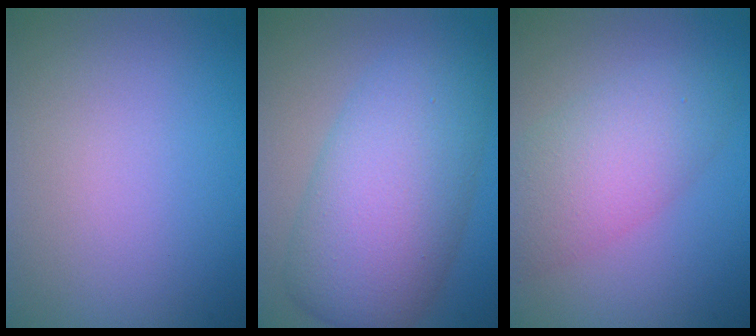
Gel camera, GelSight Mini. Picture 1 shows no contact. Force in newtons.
{"total": 10.0, "press": 10.0, "slide": 0.2}
{"total": 5.3, "press": 5.3, "slide": 0.2}